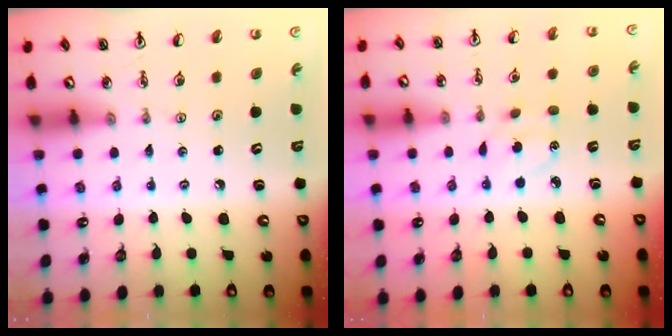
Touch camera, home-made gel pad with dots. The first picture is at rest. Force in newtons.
{"total": 3.7, "press": 3.6, "slide": 0.8}